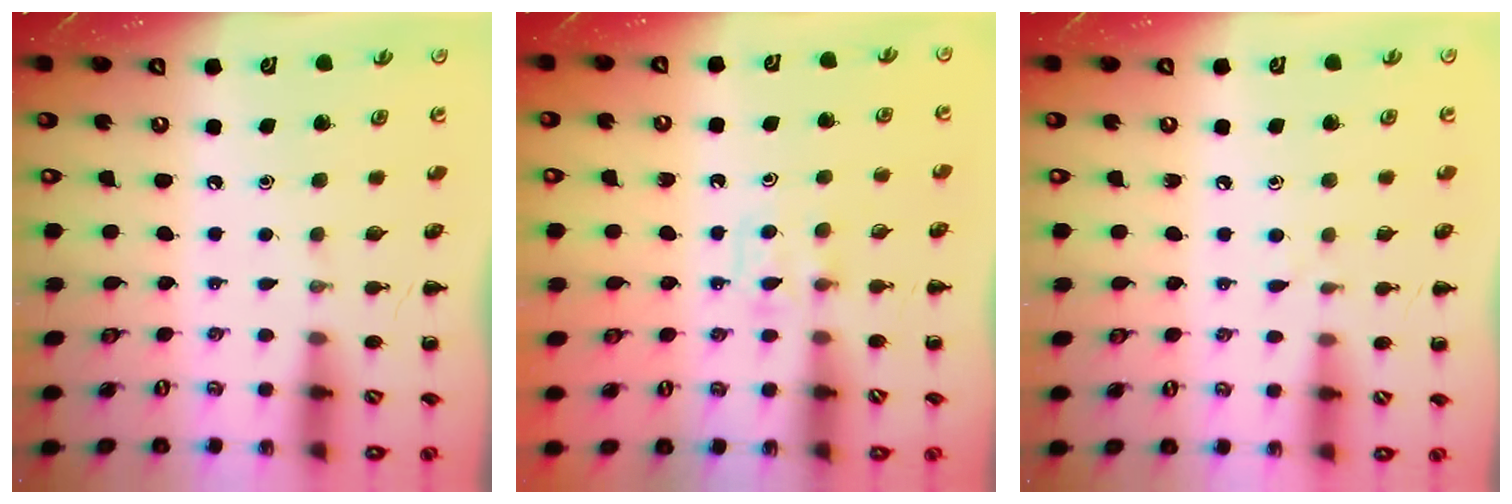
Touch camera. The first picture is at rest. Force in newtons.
{"total": 4.5, "press": 4.2, "slide": 1.7}
{"total": 3.0, "press": 2.6, "slide": 1.4}